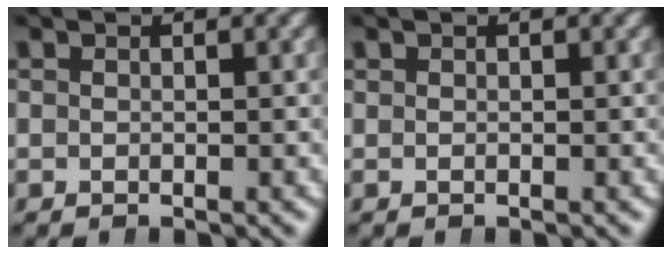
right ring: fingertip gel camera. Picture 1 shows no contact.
{"total": 0.0}